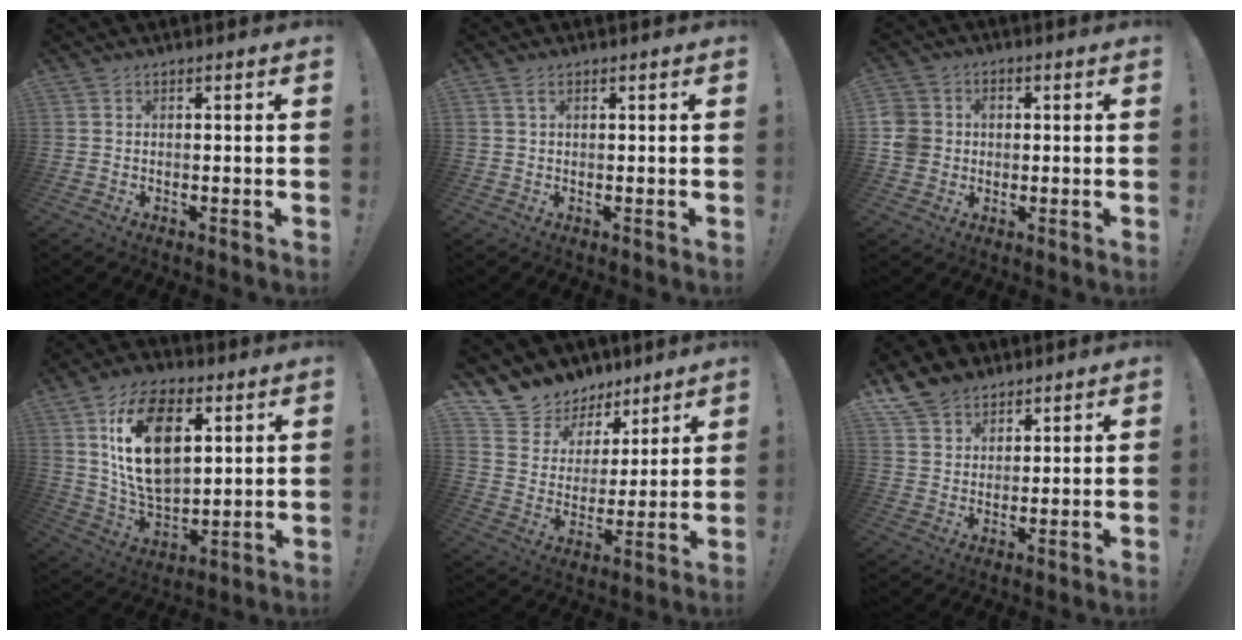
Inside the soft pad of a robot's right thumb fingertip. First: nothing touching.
{"total": 1.7, "force": [0.7, 0.9, 1.3], "torque": [-0.025, 0.002, 0.013]}
{"total": 7.6, "force": [-0.6, 7.0, 2.9], "torque": [-0.061, 0.011, -0.008]}
{"total": 20.3, "force": [6.9, 12.5, 14.5], "torque": [-0.264, -0.019, 0.117]}
{"total": 10.0, "force": [7.6, 6.5, 0.9], "torque": [-0.037, -0.066, 0.149]}
{"total": 9.6, "force": [7.1, 6.2, 1.9], "torque": [-0.028, -0.049, 0.141]}